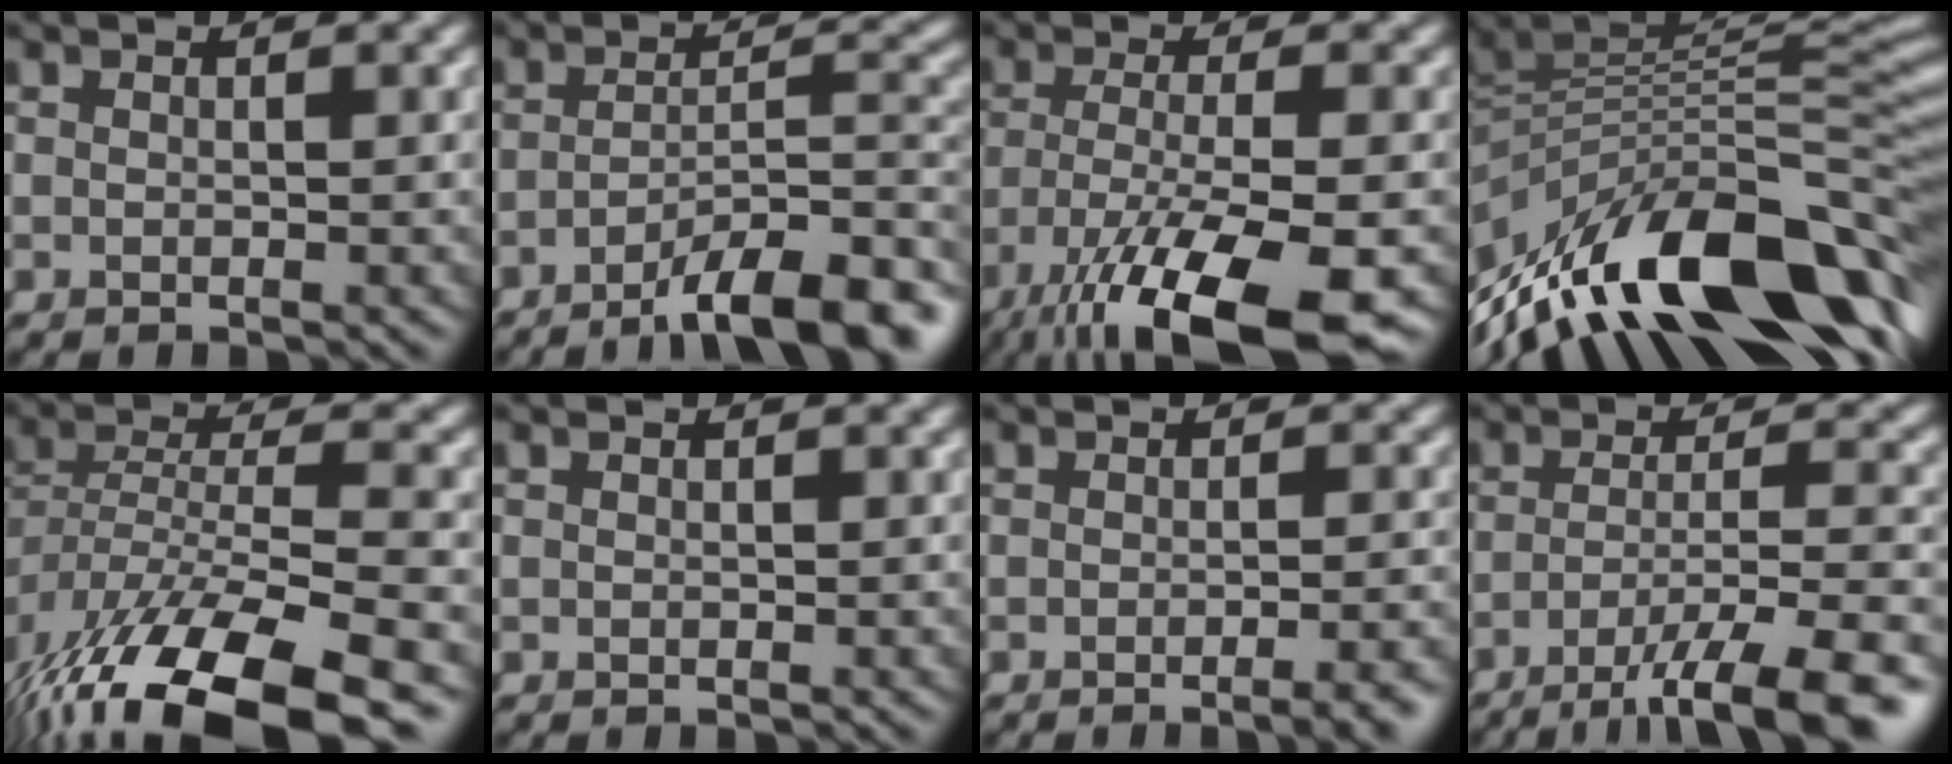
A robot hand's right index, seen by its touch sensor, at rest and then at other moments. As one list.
[{"total": 9.4, "force": [-6.0, 2.5, 6.7], "torque": [-0.090, 0.011, -0.098]}, {"total": 12.3, "force": [-7.2, 3.5, 9.3], "torque": [-0.175, -0.018, -0.124]}, {"total": 14.4, "force": [-5.2, 6.0, 12.0], "torque": [-0.205, 0.009, -0.083]}, {"total": 13.9, "force": [-8.9, 4.9, 9.6], "torque": [-0.199, -0.007, -0.137]}, {"total": 0.0}, {"total": 3.6, "force": [-2.2, 0.9, 2.7], "torque": [-0.022, 0.006, -0.029]}, {"total": 10.1, "force": [-5.7, 2.2, 8.0], "torque": [-0.112, 0.007, -0.085]}]